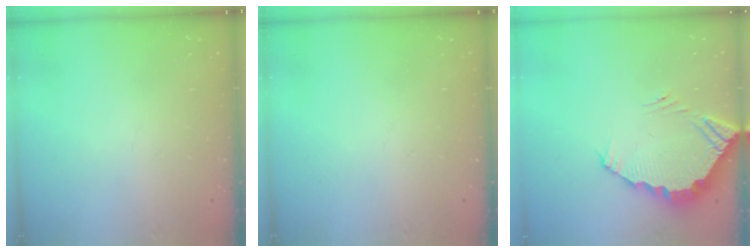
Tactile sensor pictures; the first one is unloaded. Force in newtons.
{"total": 0.0}
{"total": 3.6, "press": 3.6, "slide": 0.2}